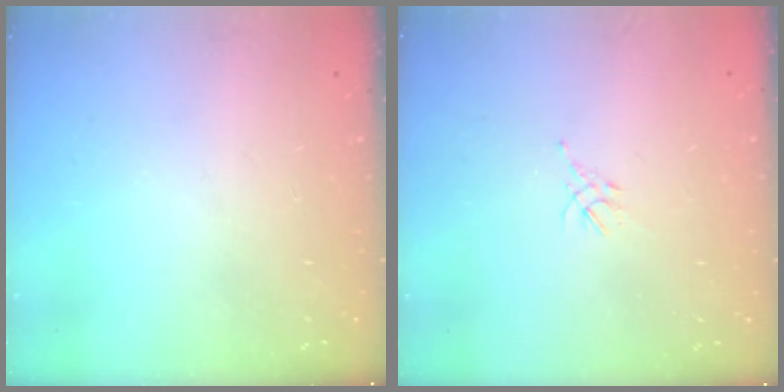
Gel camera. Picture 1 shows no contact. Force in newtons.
{"total": 2.0, "press": 1.9, "slide": 0.7}